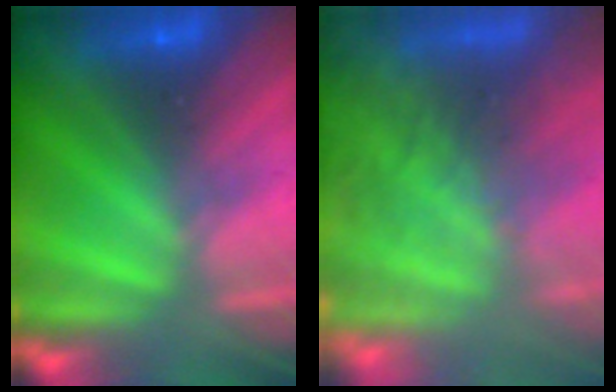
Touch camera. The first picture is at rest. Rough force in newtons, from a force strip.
{"total": 9.6}